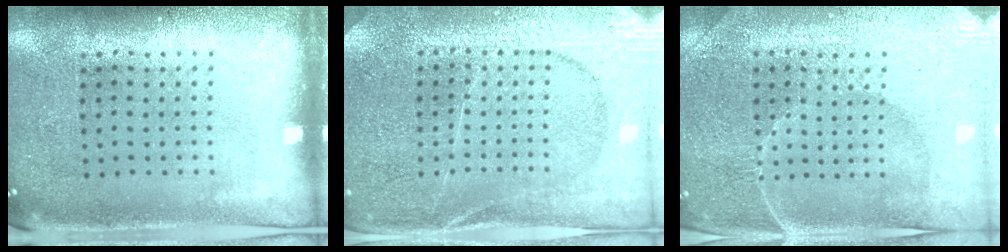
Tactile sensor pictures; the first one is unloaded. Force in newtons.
{"total": 3.3, "press": 3.2, "slide": 0.6}
{"total": 3.9, "press": 3.8, "slide": 0.8}